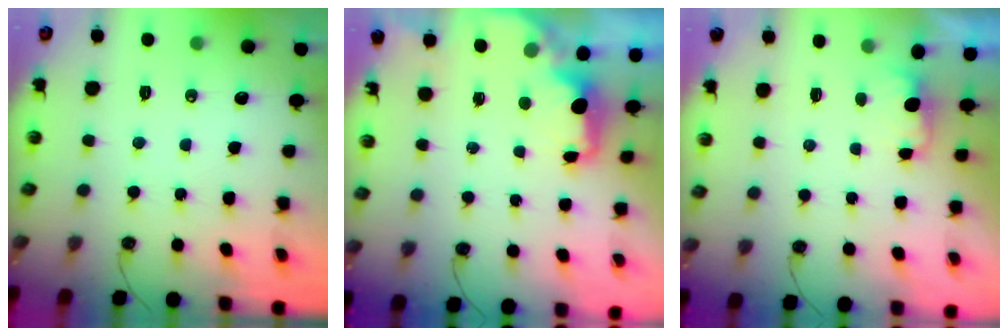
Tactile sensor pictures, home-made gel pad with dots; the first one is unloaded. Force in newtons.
{"total": 2.3, "press": 2.2, "slide": 0.8}
{"total": 1.0, "press": 0.7, "slide": 0.7}